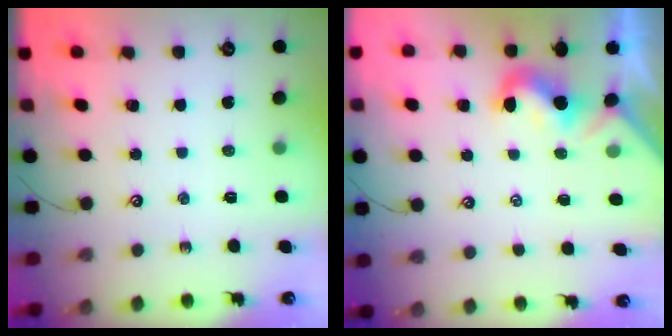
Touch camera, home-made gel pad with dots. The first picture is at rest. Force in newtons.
{"total": 0.0}